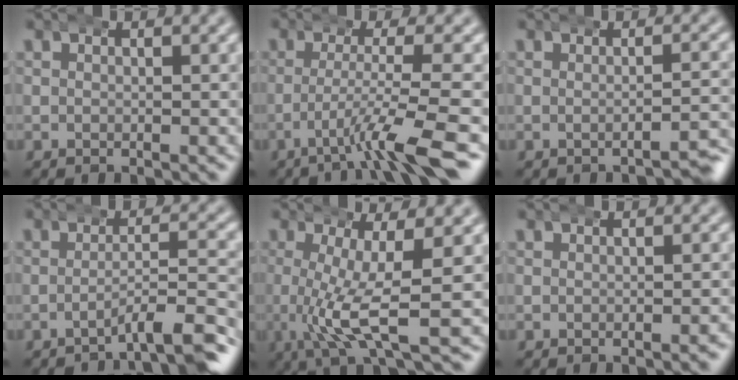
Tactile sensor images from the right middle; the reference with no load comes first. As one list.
[{"total": 4.4, "force": [-1.5, 0.0, 4.2], "torque": [-0.073, -0.006, -0.022]}, {"total": 3.0, "force": [-2.8, 0.1, 1.3], "torque": [-0.015, 0.002, -0.042]}, {"total": 4.6, "force": [-3.6, -0.1, 2.9], "torque": [-0.034, 0.005, -0.057]}, {"total": 5.8, "force": [0.3, 0.7, 5.7], "torque": [-0.112, -0.011, 0.005]}, {"total": 0.6, "force": [-0.5, -0.2, 0.2], "torque": [-0.001, 0.007, -0.010]}]